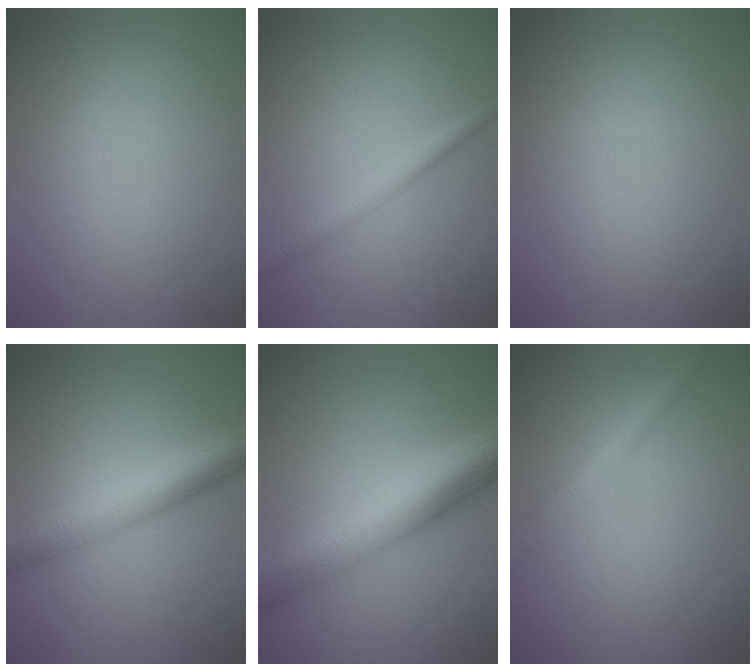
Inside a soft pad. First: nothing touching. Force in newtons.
{"total": 2.1, "press": 2.1, "slide": 0.1}
{"total": 0.0}
{"total": 6.8, "press": 6.8, "slide": 0.2}
{"total": 11.4, "press": 11.4, "slide": 0.2}
{"total": 2.7, "press": 2.7, "slide": 0.1}